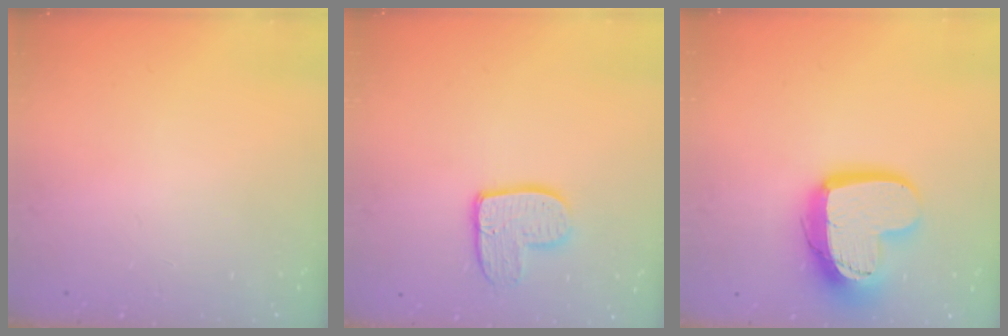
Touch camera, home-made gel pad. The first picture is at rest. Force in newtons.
{"total": 10.0, "press": 10.0, "slide": 0.5}
{"total": 17.0, "press": 17.0, "slide": 1.7}